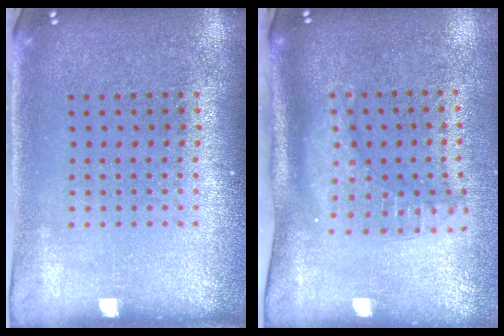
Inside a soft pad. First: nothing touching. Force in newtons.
{"total": 2.1, "press": 1.6, "slide": 1.5}